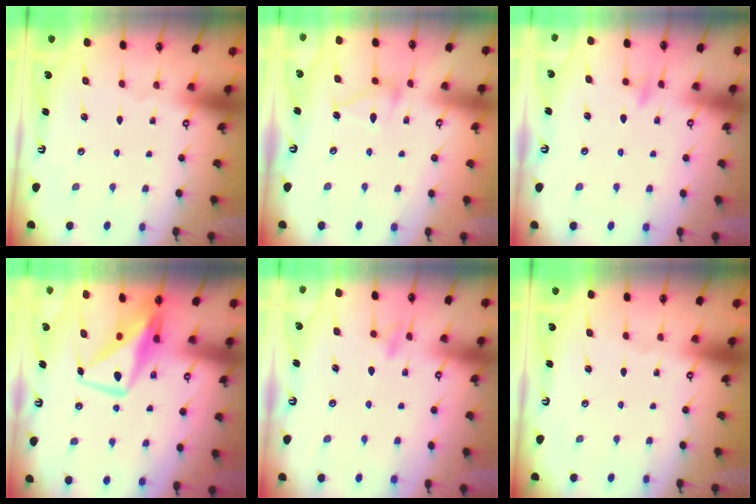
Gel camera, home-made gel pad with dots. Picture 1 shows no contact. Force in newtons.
{"total": 10.8, "press": 10.8, "slide": 0.4}
{"total": 5.4, "press": 5.4, "slide": 0.7}
{"total": 11.0, "press": 10.9, "slide": 1.5}
{"total": 7.3, "press": 7.2, "slide": 0.7}
{"total": 0.0}